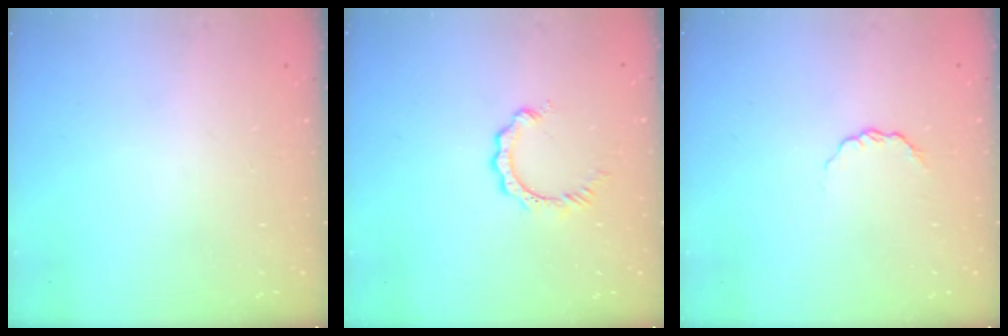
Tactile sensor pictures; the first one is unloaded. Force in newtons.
{"total": 2.8, "press": 2.8, "slide": 0.5}
{"total": 3.3, "press": 3.3, "slide": 0.3}